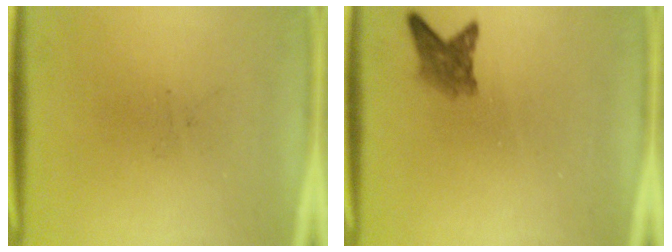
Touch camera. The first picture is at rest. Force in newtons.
{"total": 2.9}